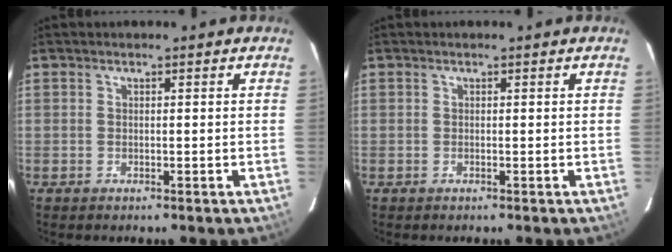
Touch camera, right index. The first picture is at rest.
{"total": 0.0}